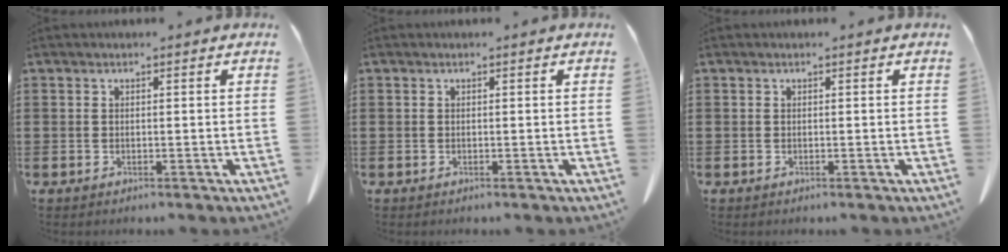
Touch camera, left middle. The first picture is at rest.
{"total": 0.0}
{"total": 0.0}